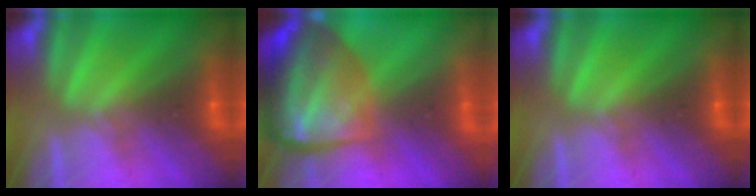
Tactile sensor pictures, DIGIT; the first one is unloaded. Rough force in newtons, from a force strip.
{"total": 5.7}
{"total": 0.0}